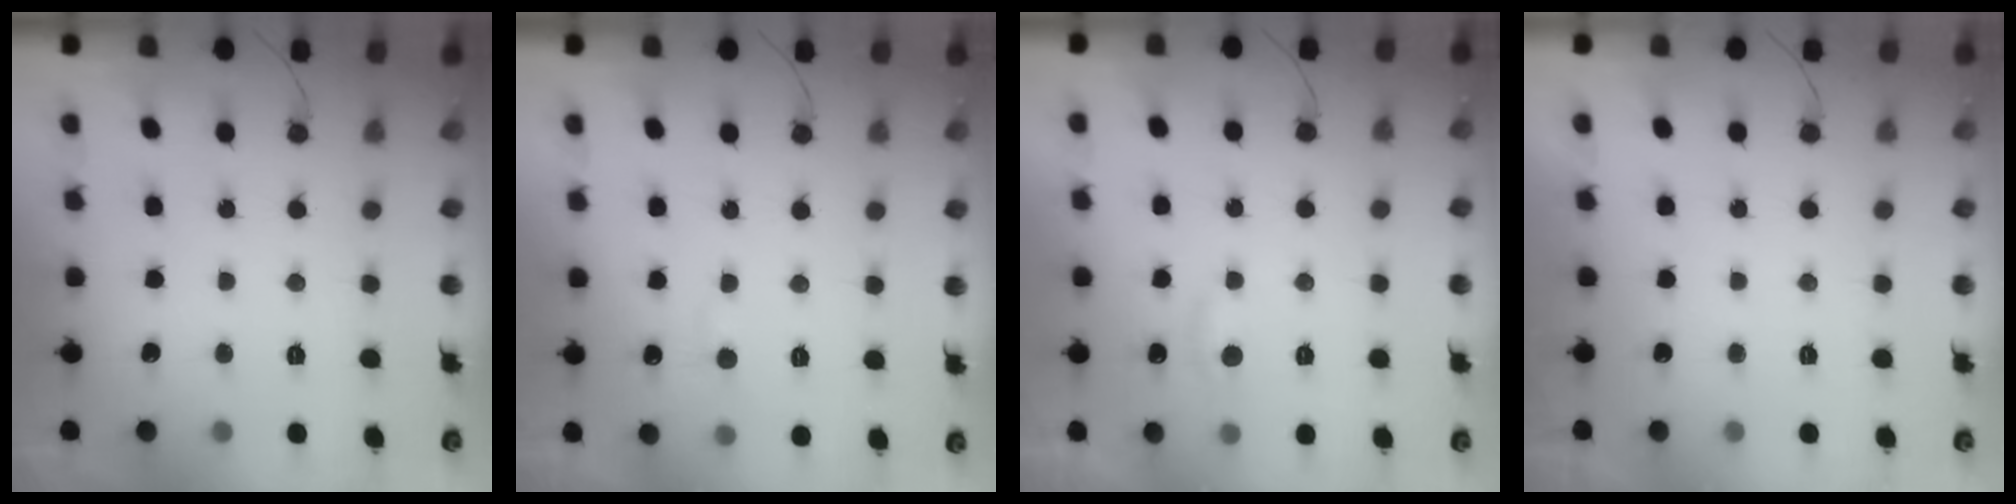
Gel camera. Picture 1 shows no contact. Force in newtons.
{"total": 3.8, "press": 3.7, "slide": 0.5}
{"total": 4.8, "press": 4.8, "slide": 0.7}
{"total": 0.0}